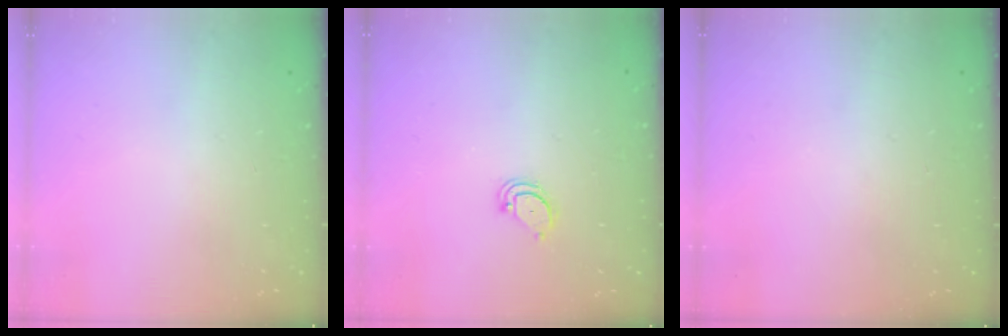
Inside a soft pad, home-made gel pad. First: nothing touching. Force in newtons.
{"total": 2.6, "press": 2.6, "slide": 0.2}
{"total": 0.0}